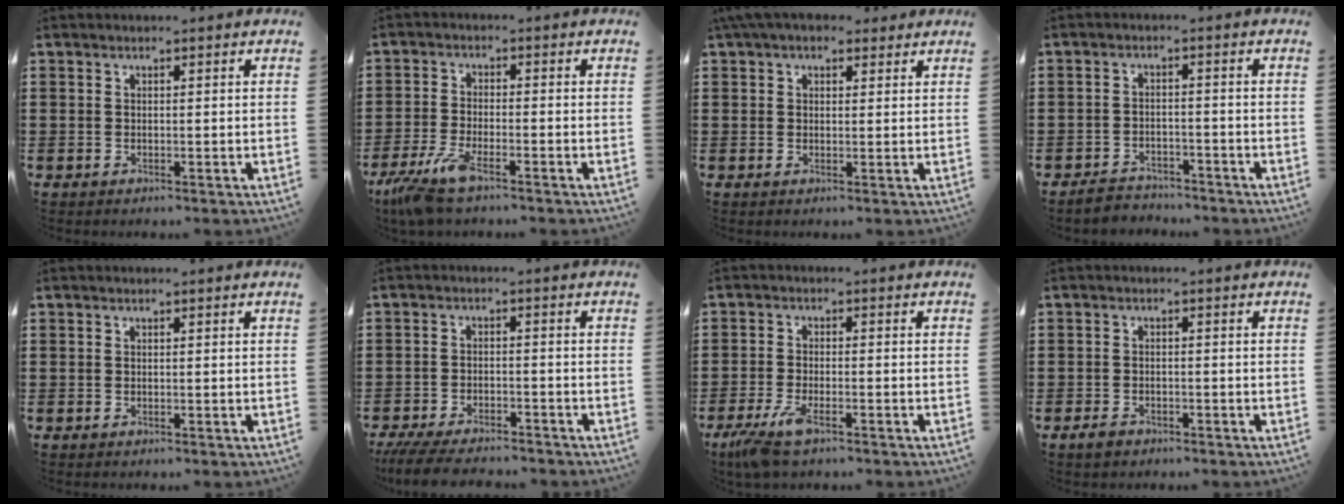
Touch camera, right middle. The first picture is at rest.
{"total": 6.0, "force": [-4.5, 0.9, 3.9], "torque": [-0.098, -0.017, -0.087]}
{"total": 3.5, "force": [2.9, 1.2, 1.5], "torque": [-0.038, 0.001, 0.055]}
{"total": 2.8, "force": [-2.7, 0.7, 0.0], "torque": [-0.007, 0.002, -0.058]}
{"total": 0.0}
{"total": 4.6, "force": [-4.3, 0.6, 1.4], "torque": [-0.035, -0.004, -0.088]}
{"total": 4.8, "force": [-3.3, 1.0, 3.4], "torque": [-0.081, -0.013, -0.067]}
{"total": 1.8, "force": [-1.3, 0.9, 0.8], "torque": [-0.024, -0.001, -0.030]}